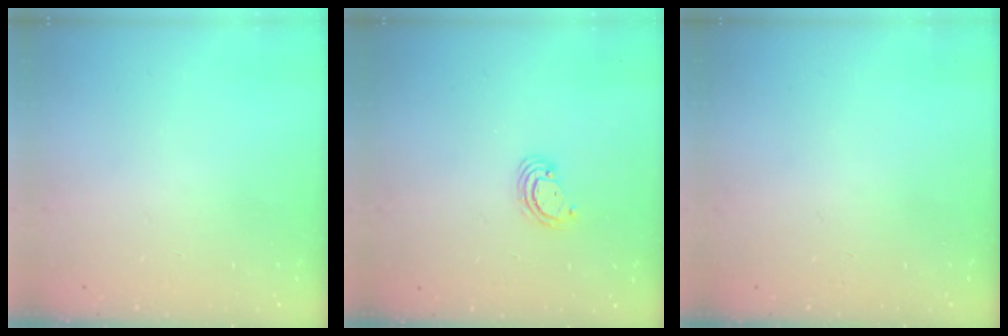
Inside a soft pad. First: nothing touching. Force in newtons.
{"total": 2.4, "press": 2.4, "slide": 0.2}
{"total": 0.0}